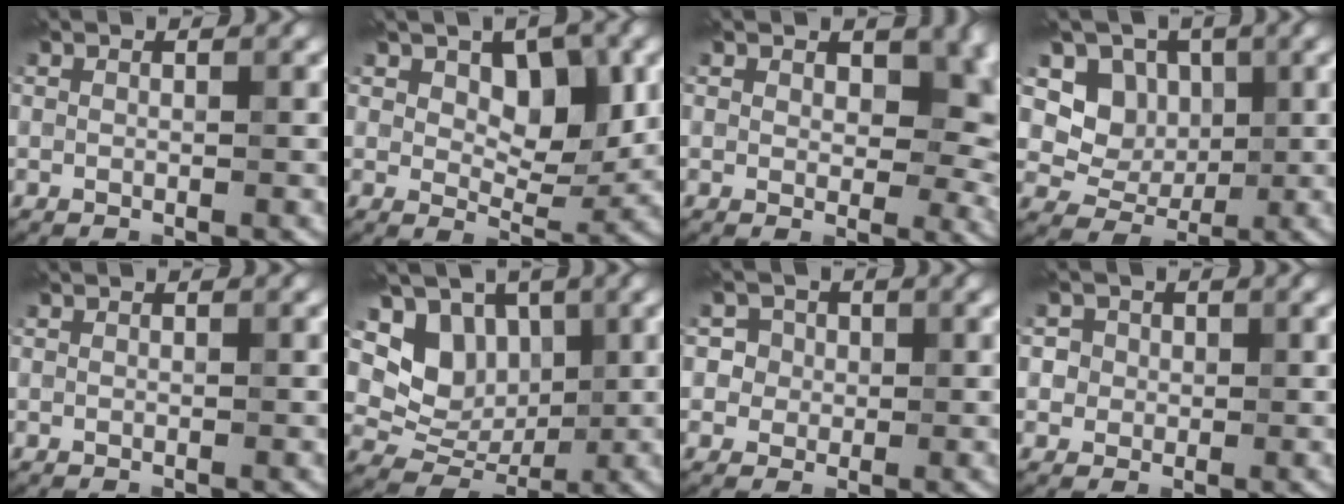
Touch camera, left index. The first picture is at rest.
{"total": 5.1, "force": [1.9, 3.0, 3.6], "torque": [-0.049, -0.006, 0.025]}
{"total": 8.0, "force": [1.9, 4.9, 5.9], "torque": [-0.055, -0.001, 0.028]}
{"total": 4.4, "force": [1.3, 3.8, 1.6], "torque": [-0.029, -0.001, 0.009]}
{"total": 0.0}
{"total": 5.3, "force": [1.8, 4.4, 2.5], "torque": [-0.041, -0.005, 0.025]}
{"total": 3.3, "force": [1.2, 2.9, 0.8], "torque": [0.005, 0.016, -0.001]}
{"total": 3.2, "force": [1.3, 2.8, 0.8], "torque": [-0.001, 0.016, 0.001]}